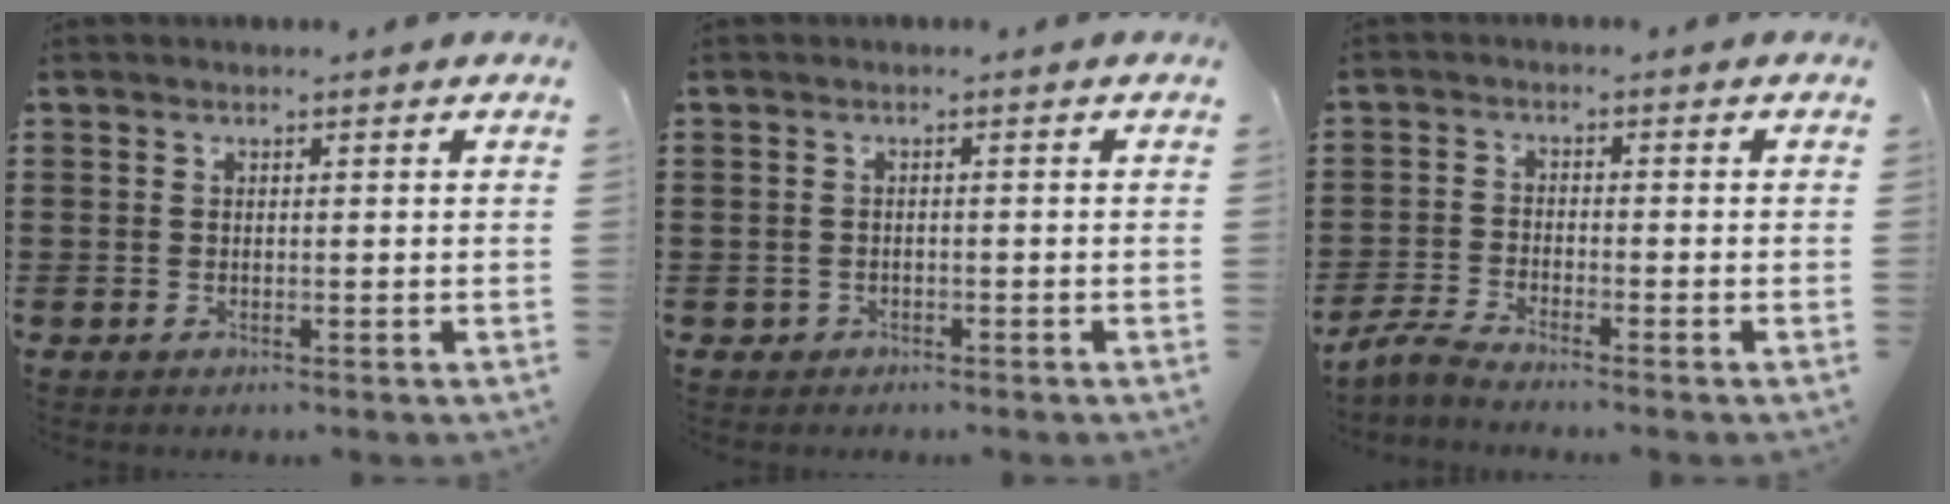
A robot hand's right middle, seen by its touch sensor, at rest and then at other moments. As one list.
[{"total": 0.9, "force": [-0.7, 0.5, 0.1], "torque": [-0.005, -0.001, -0.015]}, {"total": 3.1, "force": [-2.8, 0.2, 1.3], "torque": [-0.046, -0.006, -0.063]}]